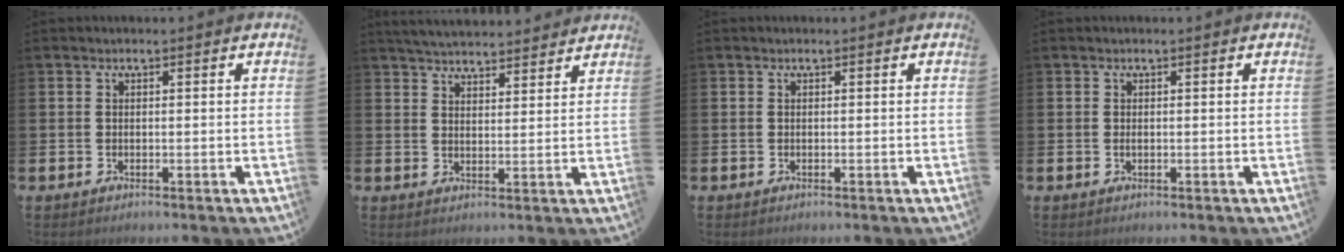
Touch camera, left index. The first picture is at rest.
{"total": 4.6, "force": [4.6, 0.5, 0.4], "torque": [-0.017, -0.027, 0.082]}
{"total": 0.0}
{"total": 0.5, "force": [0.0, 0.2, 0.5], "torque": [-0.011, 0.001, 0.000]}